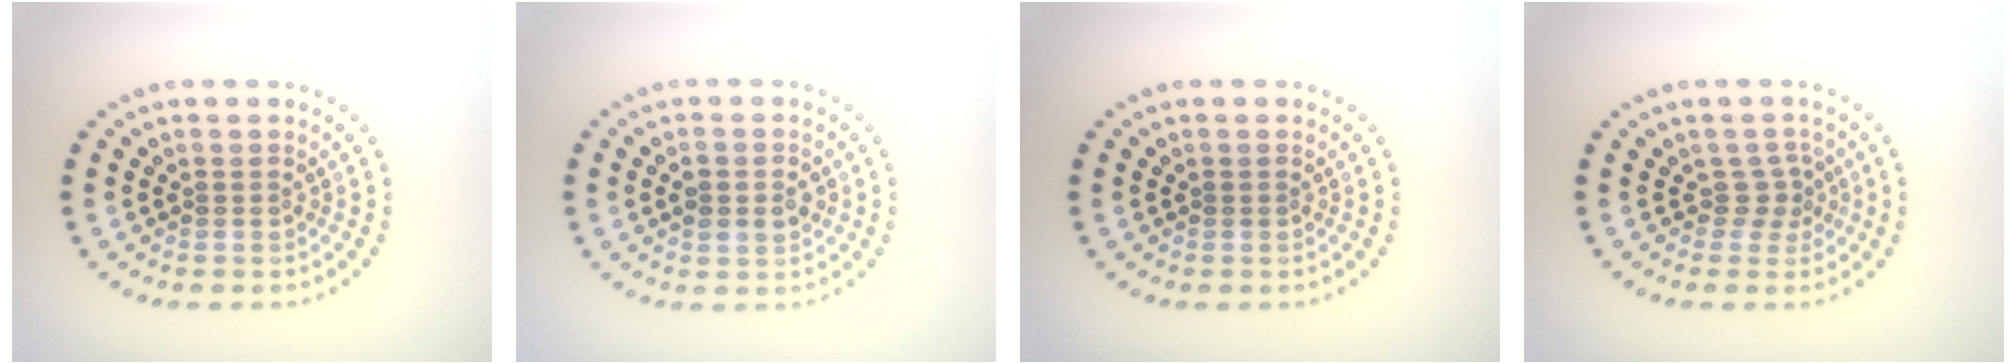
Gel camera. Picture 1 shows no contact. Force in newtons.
{"total": 2.8, "press": 2.8, "slide": 0.1}
{"total": 0.0}
{"total": 1.9, "press": 1.1, "slide": 1.5}